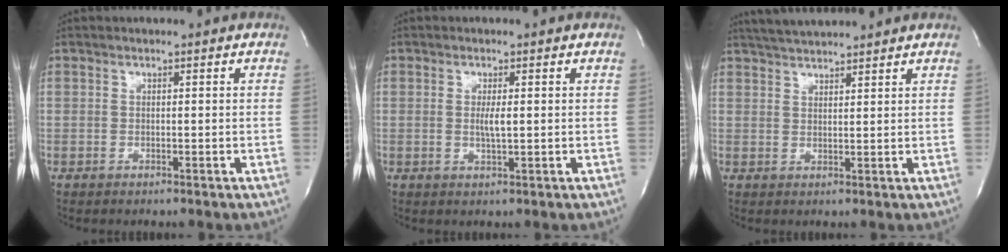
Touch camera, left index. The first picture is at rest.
{"total": 2.1, "force": [-0.2, 0.2, 2.1], "torque": [-0.044, -0.007, -0.004]}
{"total": 6.5, "force": [6.1, 0.2, 2.2], "torque": [-0.046, 0.028, 0.104]}